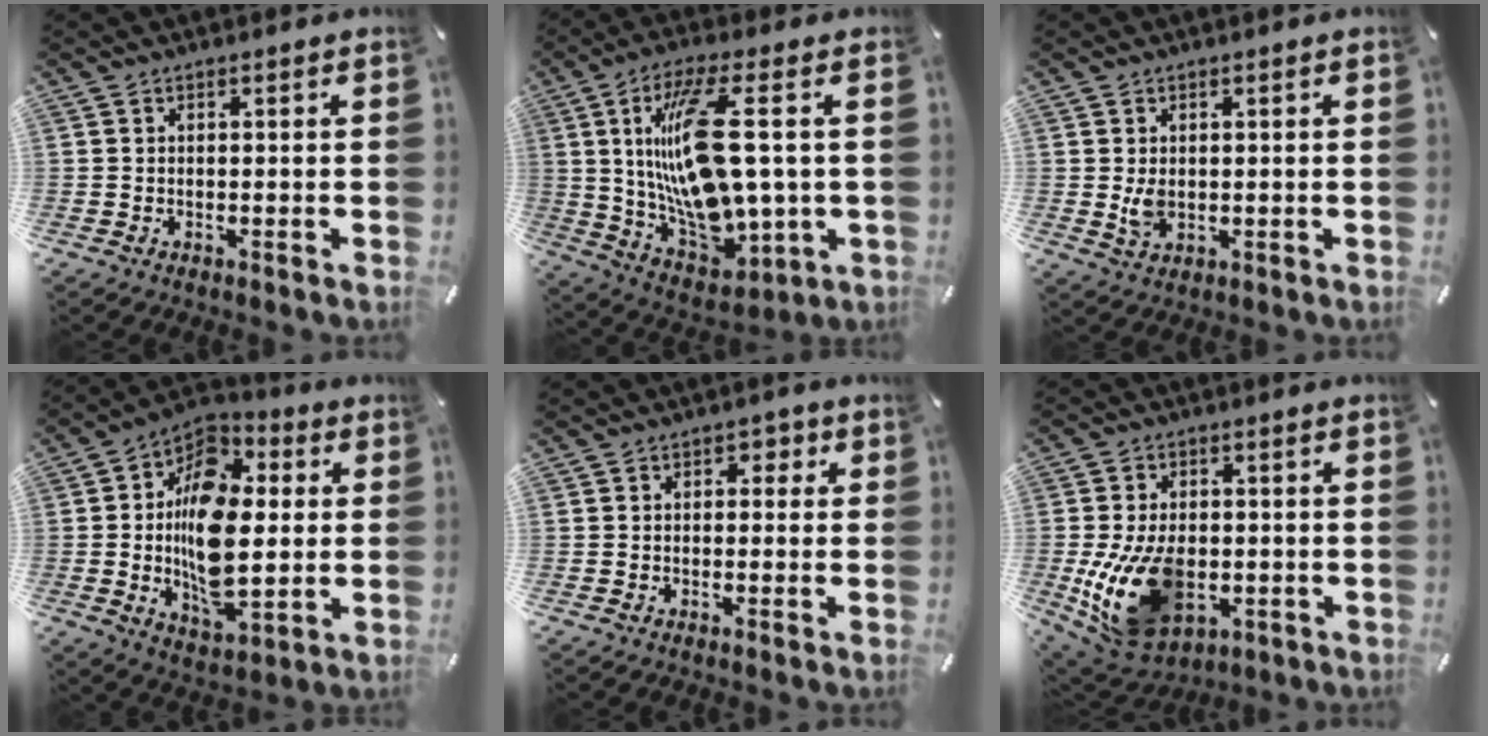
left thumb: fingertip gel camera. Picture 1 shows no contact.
{"total": 21.0, "force": [4.0, 7.2, 19.3], "torque": [-0.410, -0.019, 0.060]}
{"total": 3.7, "force": [0.0, 2.7, 2.6], "torque": [-0.054, -0.004, -0.003]}
{"total": 17.7, "force": [-0.4, 11.1, 13.7], "torque": [-0.268, -0.006, -0.015]}
{"total": 2.2, "force": [-0.3, 1.7, 1.4], "torque": [-0.013, 0.004, -0.014]}
{"total": 16.8, "force": [-3.1, 11.2, 12.2], "torque": [-0.247, -0.003, -0.045]}